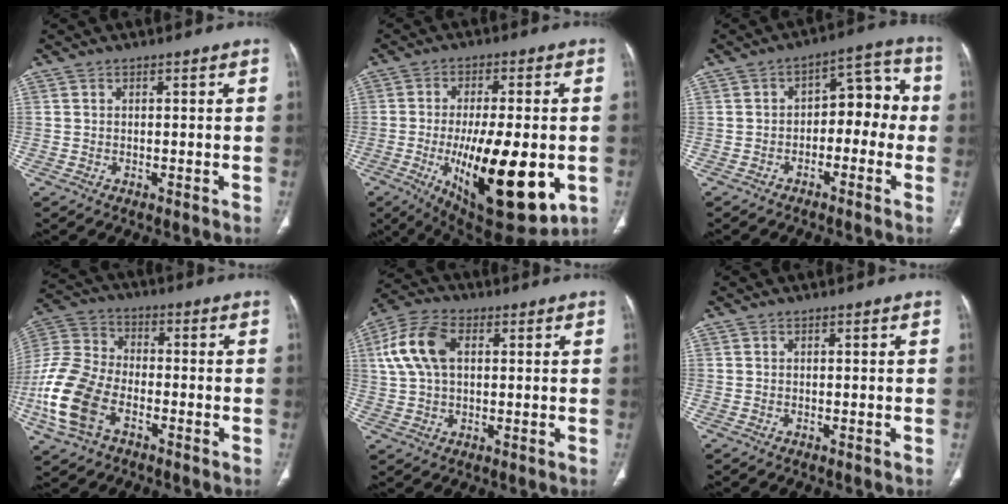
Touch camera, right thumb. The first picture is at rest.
{"total": 22.6, "force": [-5.4, 8.4, 20.3], "torque": [-0.309, -0.020, -0.061]}
{"total": 9.4, "force": [-1.6, 5.8, 7.2], "torque": [-0.054, 0.052, -0.034]}
{"total": 16.2, "force": [-5.9, 10.0, 11.4], "torque": [-0.253, 0.020, -0.121]}
{"total": 10.8, "force": [2.6, 6.6, 8.2], "torque": [-0.172, 0.021, 0.046]}
{"total": 0.0}